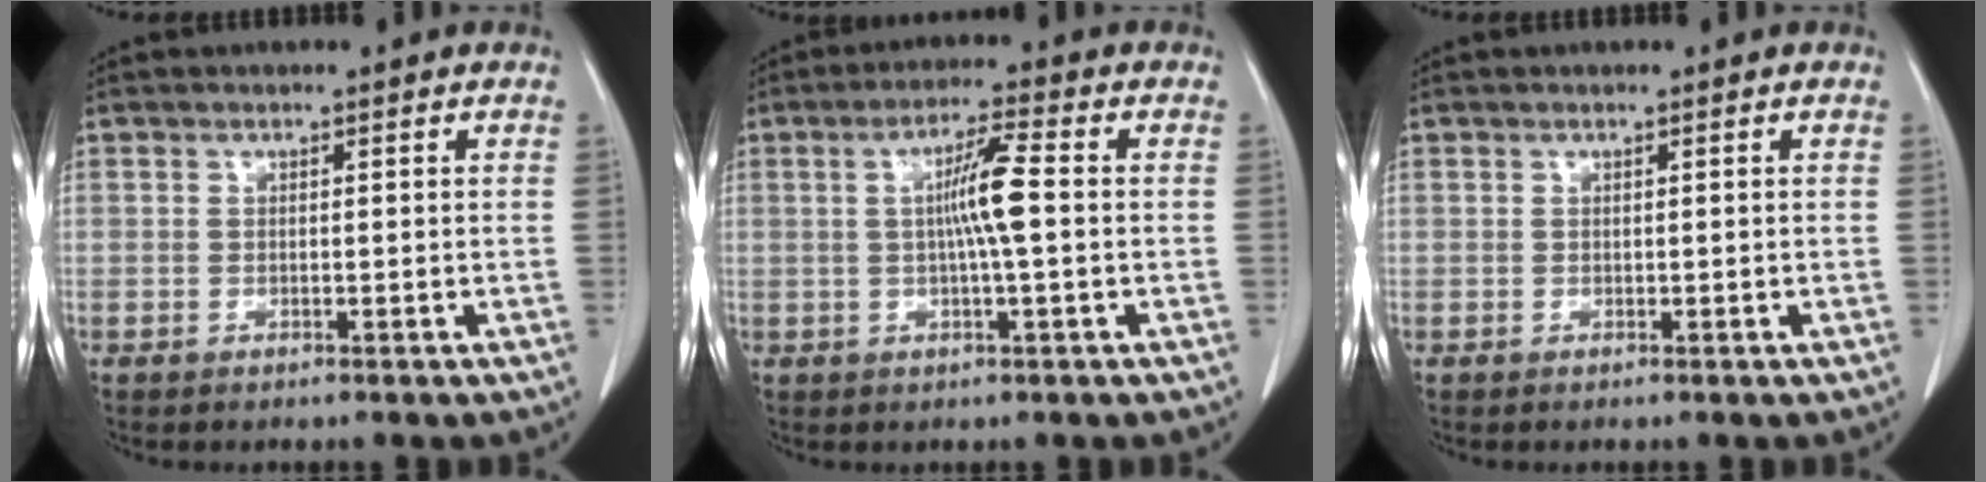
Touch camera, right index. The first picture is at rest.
{"total": 6.2, "force": [0.3, -0.1, 6.2], "torque": [-0.109, 0.005, 0.006]}
{"total": 0.0}